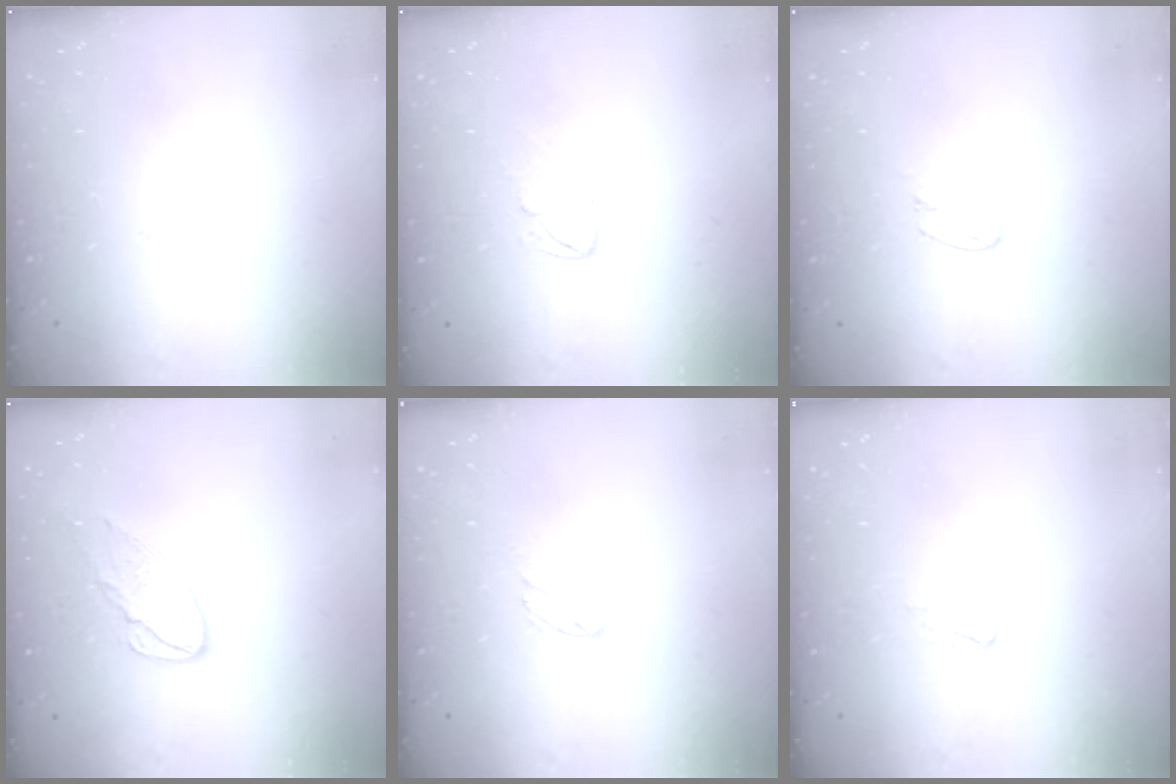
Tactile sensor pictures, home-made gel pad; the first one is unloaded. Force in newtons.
{"total": 5.2, "press": 5.2, "slide": 0.4}
{"total": 5.0, "press": 4.9, "slide": 0.4}
{"total": 9.1, "press": 9.1, "slide": 0.4}
{"total": 3.8, "press": 3.8, "slide": 0.3}
{"total": 2.7, "press": 2.7, "slide": 0.3}